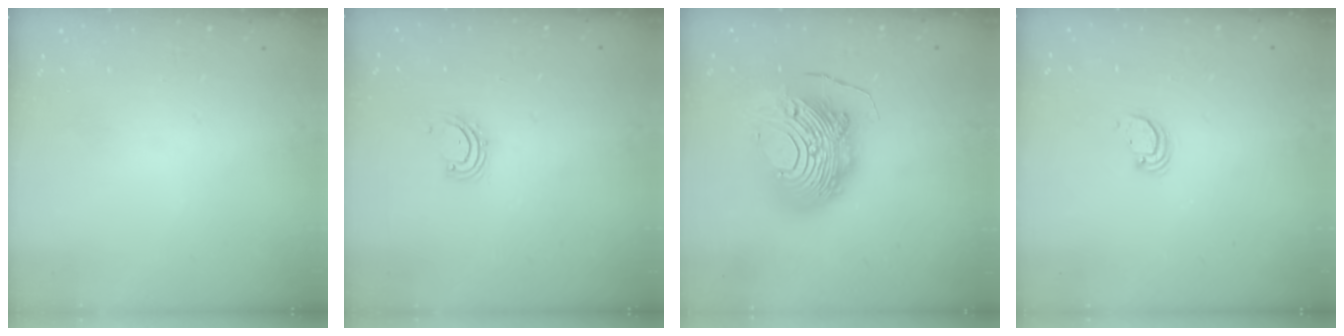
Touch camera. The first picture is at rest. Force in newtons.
{"total": 2.9, "press": 2.9, "slide": 0.4}
{"total": 20.9, "press": 20.8, "slide": 2.0}
{"total": 2.9, "press": 2.9, "slide": 0.1}